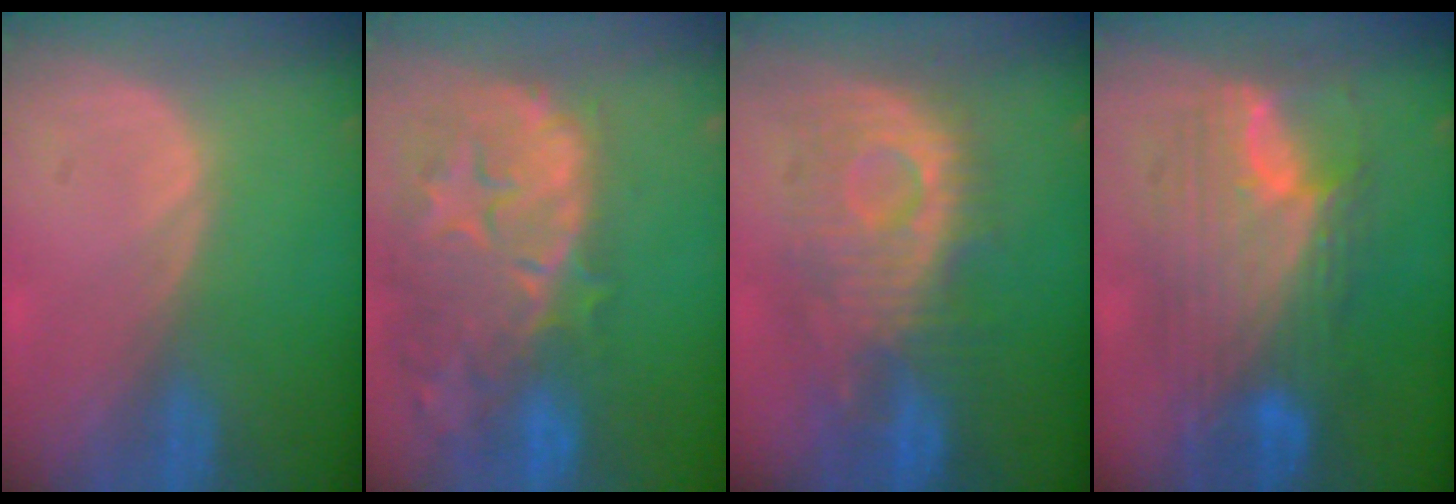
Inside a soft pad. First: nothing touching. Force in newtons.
{"total": 14.7, "press": 11.7, "slide": 8.9}
{"total": 10.2, "press": 9.9, "slide": 2.6}
{"total": 11.3, "press": 11.3, "slide": 1.2}